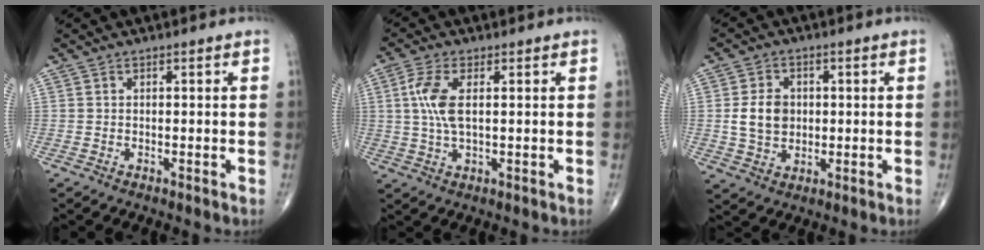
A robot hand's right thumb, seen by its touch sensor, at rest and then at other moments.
{"total": 6.7, "force": [1.2, 2.6, 6.0], "torque": [-0.148, 0.002, 0.024]}
{"total": 8.6, "force": [0.3, 6.7, 5.4], "torque": [-0.081, 0.002, 0.009]}